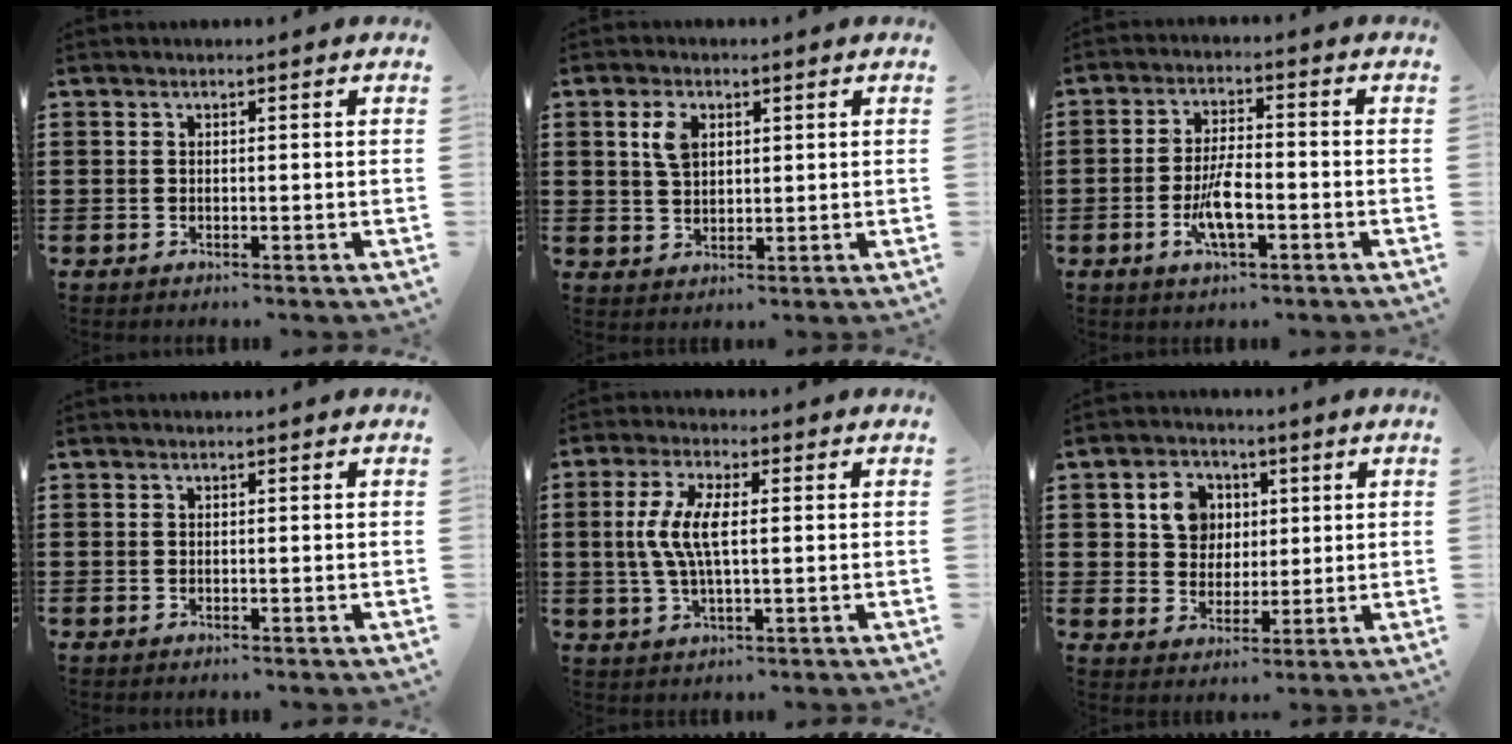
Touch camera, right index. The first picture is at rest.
{"total": 4.1, "force": [1.5, 2.4, 2.9], "torque": [-0.067, 0.011, 0.026]}
{"total": 6.7, "force": [-2.3, 1.8, 6.0], "torque": [-0.127, -0.011, -0.045]}
{"total": 0.0}
{"total": 6.8, "force": [0.4, 2.4, 6.4], "torque": [-0.148, -0.003, -0.003]}
{"total": 6.3, "force": [2.0, 5.6, 2.3], "torque": [-0.056, 0.014, 0.031]}